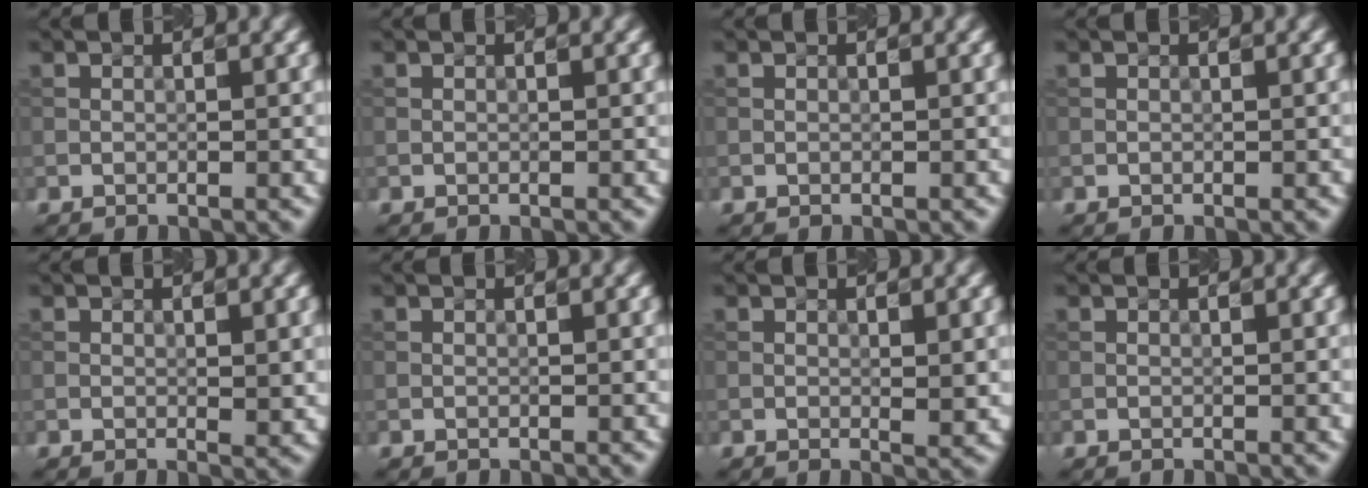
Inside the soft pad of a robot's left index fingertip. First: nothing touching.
{"total": 0.0}
{"total": 0.0}
{"total": 0.0}
{"total": 1.7, "force": [-0.2, 0.6, 1.5], "torque": [-0.021, 0.000, -0.002]}
{"total": 0.0}
{"total": 2.0, "force": [-0.2, 0.6, 1.9], "torque": [-0.028, -0.002, -0.002]}
{"total": 0.5, "force": [-0.1, 0.1, 0.5], "torque": [-0.007, -0.001, -0.001]}